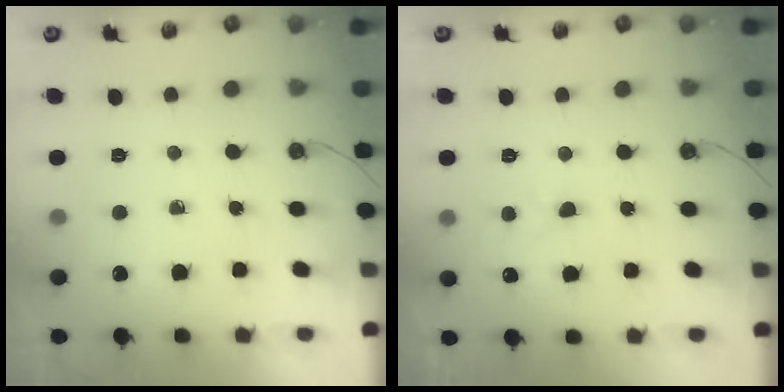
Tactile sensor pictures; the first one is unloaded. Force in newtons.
{"total": 4.8, "press": 4.7, "slide": 0.6}